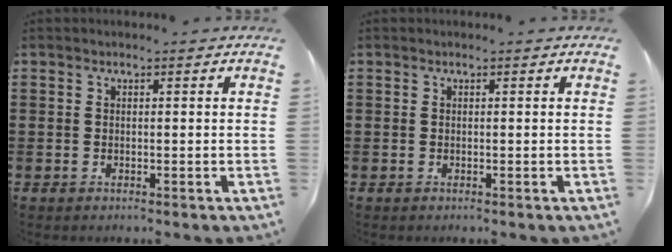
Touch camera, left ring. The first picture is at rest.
{"total": 0.0}